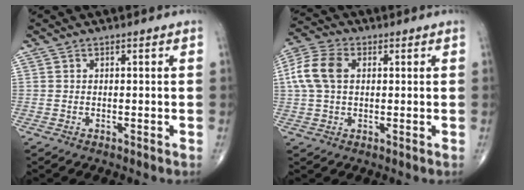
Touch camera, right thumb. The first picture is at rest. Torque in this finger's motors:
{"motor_torque": [-0.25, 0.42, 0.30, -0.17, 0.06]}